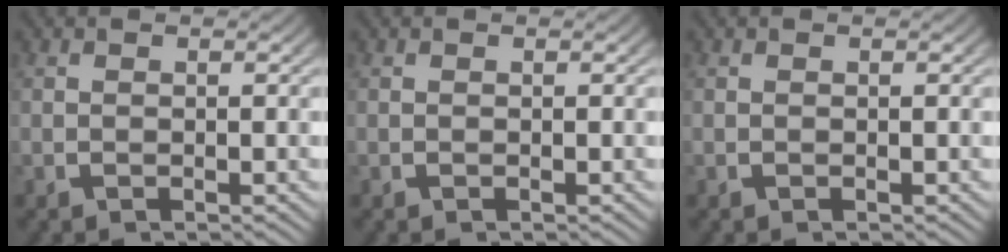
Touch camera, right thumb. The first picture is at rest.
{"total": 0.0}
{"total": 0.0}